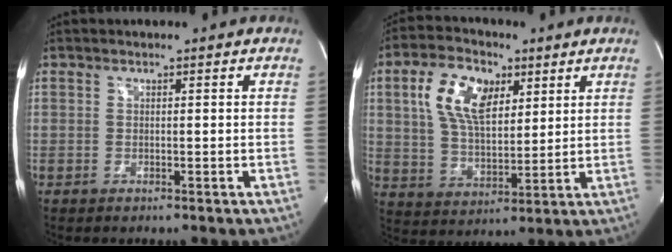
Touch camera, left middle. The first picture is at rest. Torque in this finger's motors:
{"motor_torque": [0.98, -0.95, 0.21, 0.08]}